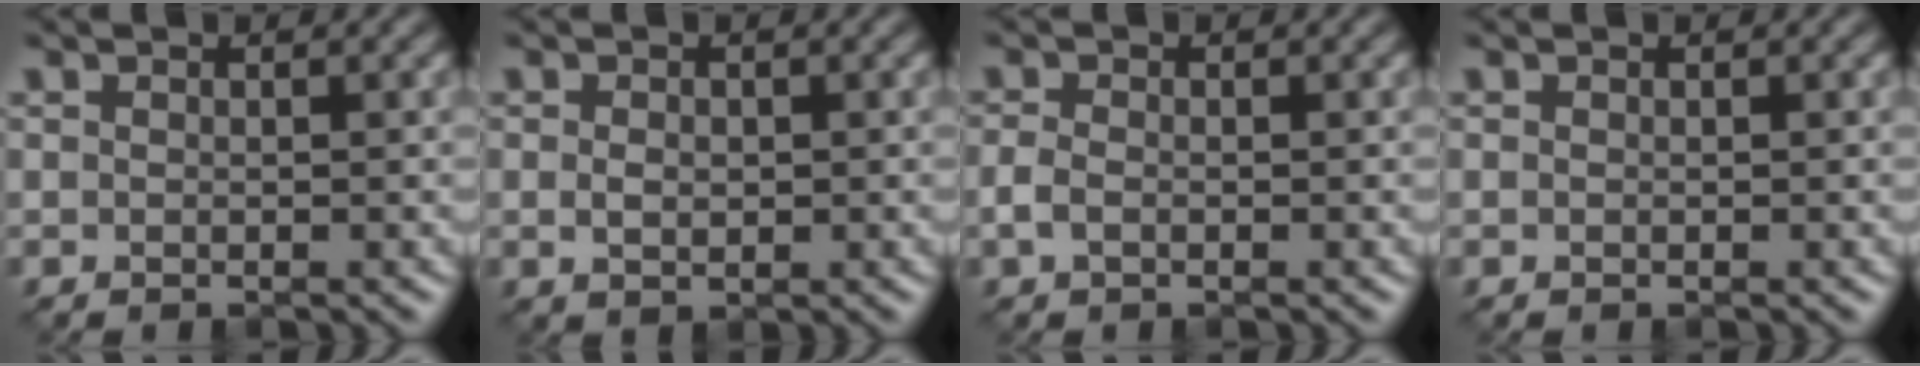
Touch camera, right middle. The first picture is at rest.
{"total": 1.5, "force": [0.0, 1.1, 1.1], "torque": [-0.020, -0.002, 0.002]}
{"total": 1.4, "force": [-0.5, 0.9, 1.0], "torque": [-0.022, 0.000, -0.013]}
{"total": 0.0}